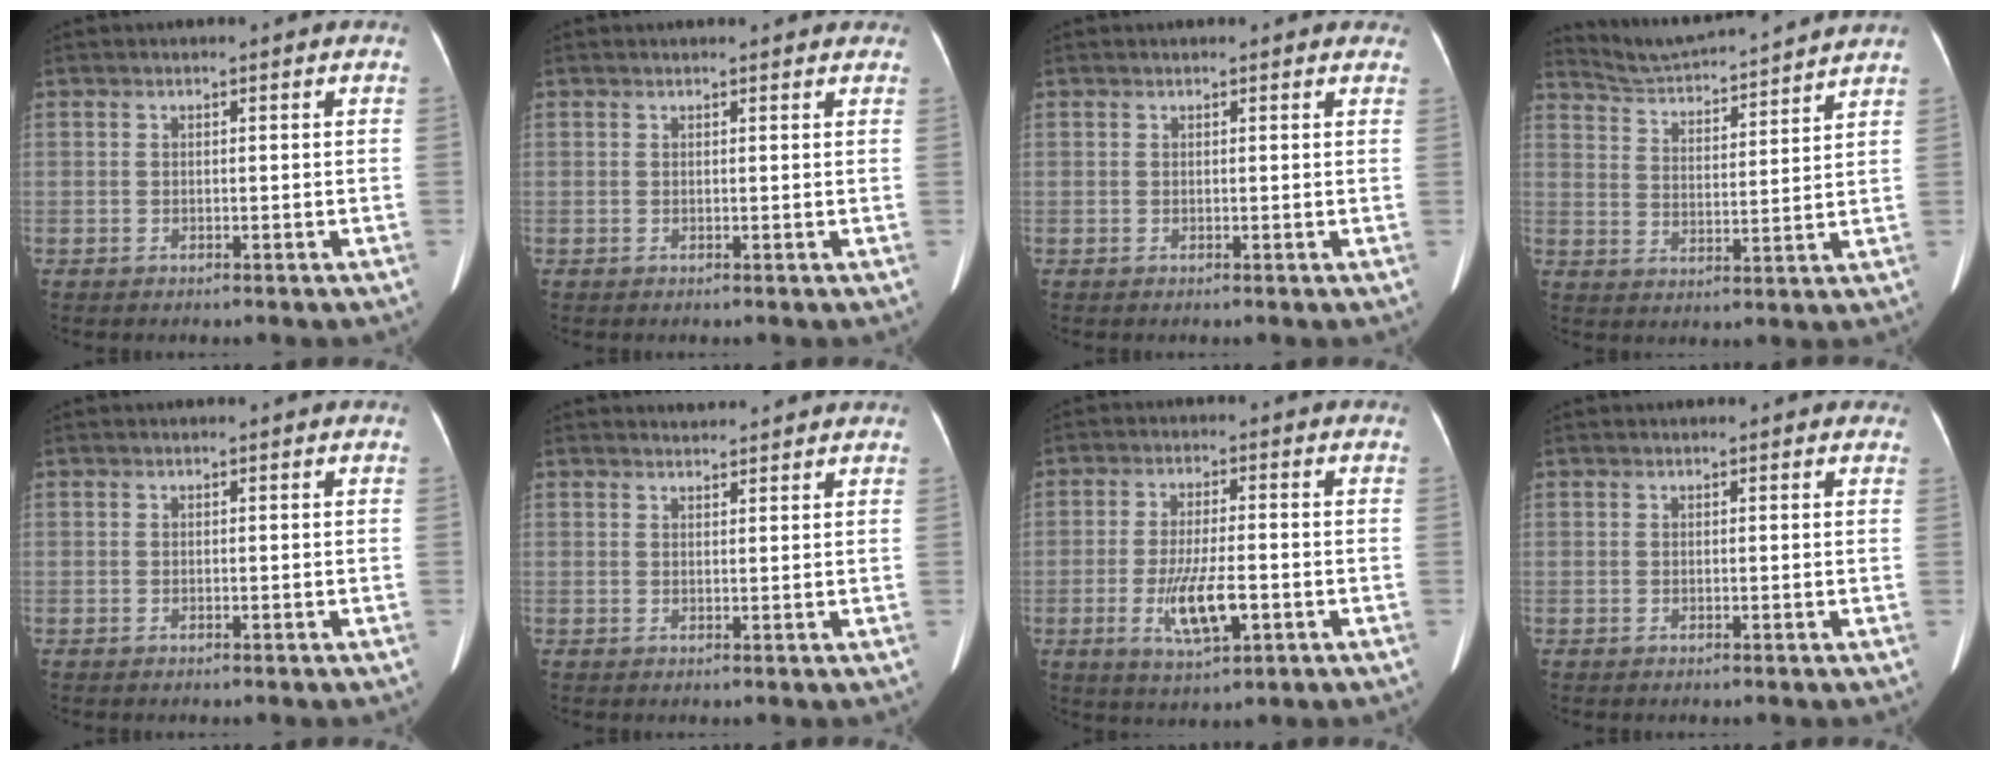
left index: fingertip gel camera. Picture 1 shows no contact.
{"total": 4.9, "force": [4.5, 1.3, 1.4], "torque": [-0.011, 0.021, 0.044]}
{"total": 4.2, "force": [3.7, 1.4, 1.3], "torque": [-0.007, 0.021, 0.032]}
{"total": 13.1, "force": [12.6, 0.0, 3.5], "torque": [-0.067, 0.012, 0.195]}
{"total": 0.0}
{"total": 2.5, "force": [2.5, 0.1, -0.1], "torque": [-0.008, 0.016, 0.038]}
{"total": 7.7, "force": [-2.4, 1.8, 7.1], "torque": [-0.139, -0.013, -0.037]}
{"total": 1.7, "force": [1.4, 0.8, 0.4], "torque": [0.000, 0.013, 0.008]}